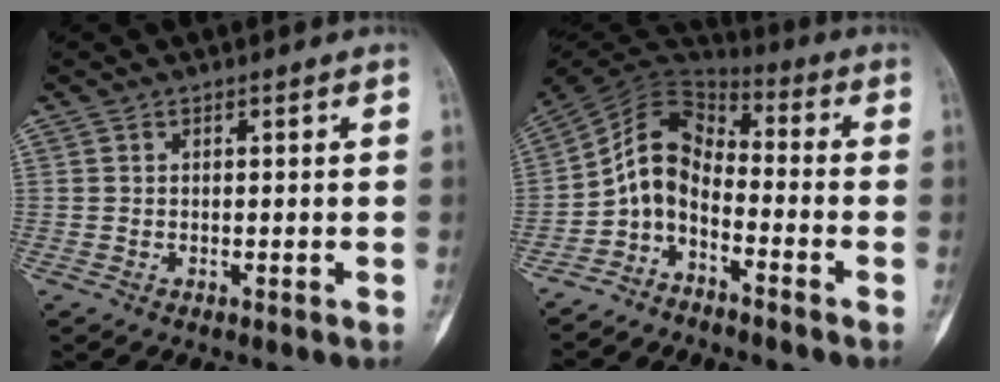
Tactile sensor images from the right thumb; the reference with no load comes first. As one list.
[{"total": 9.3, "force": [-4.4, 5.9, 5.7], "torque": [-0.089, 0.080, -0.098]}]